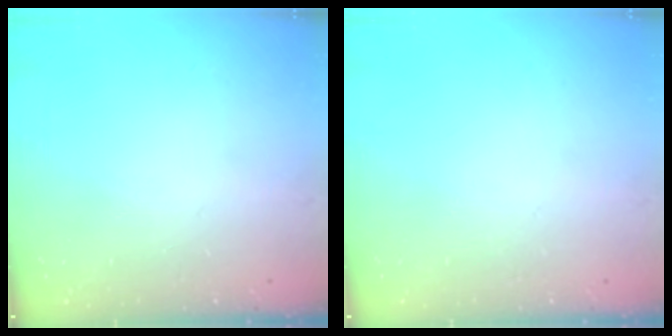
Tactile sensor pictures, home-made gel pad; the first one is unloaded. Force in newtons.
{"total": 0.0}